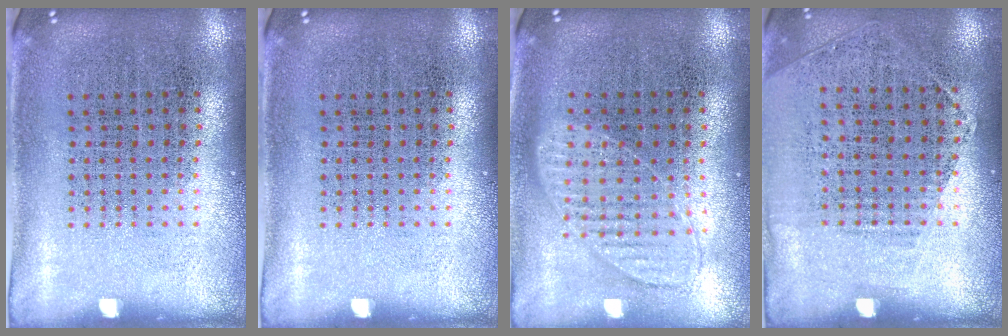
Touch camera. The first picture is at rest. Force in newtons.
{"total": 0.0}
{"total": 0.9, "press": 0.9, "slide": 0.1}
{"total": 1.2, "press": 1.0, "slide": 0.7}